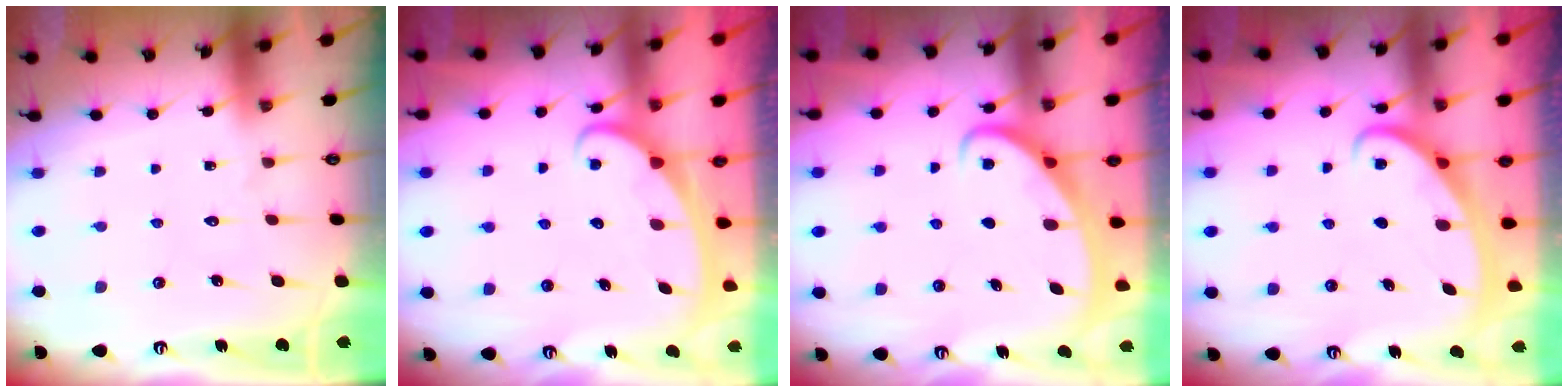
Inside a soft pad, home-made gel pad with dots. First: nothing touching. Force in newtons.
{"total": 2.4, "press": 2.4, "slide": 0.3}
{"total": 2.3, "press": 2.3, "slide": 0.3}
{"total": 2.7, "press": 2.7, "slide": 0.4}